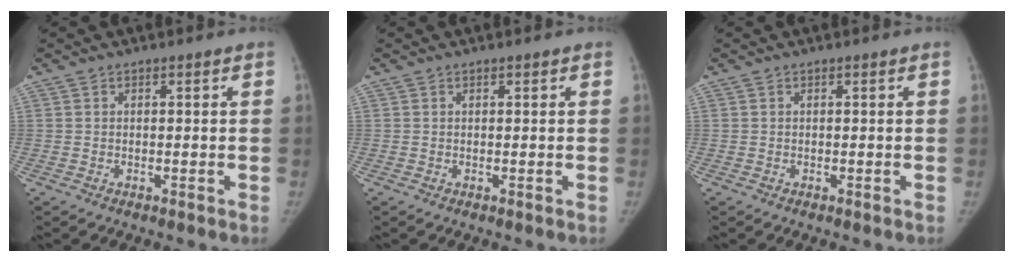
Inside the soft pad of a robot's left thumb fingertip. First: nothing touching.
{"total": 0.0}
{"total": 0.0}